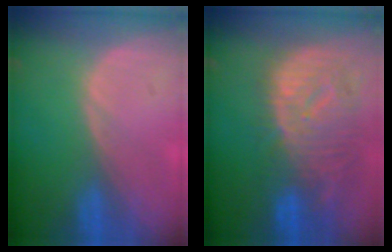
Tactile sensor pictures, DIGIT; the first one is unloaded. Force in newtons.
{"total": 12.5, "press": 10.9, "slide": 6.2}